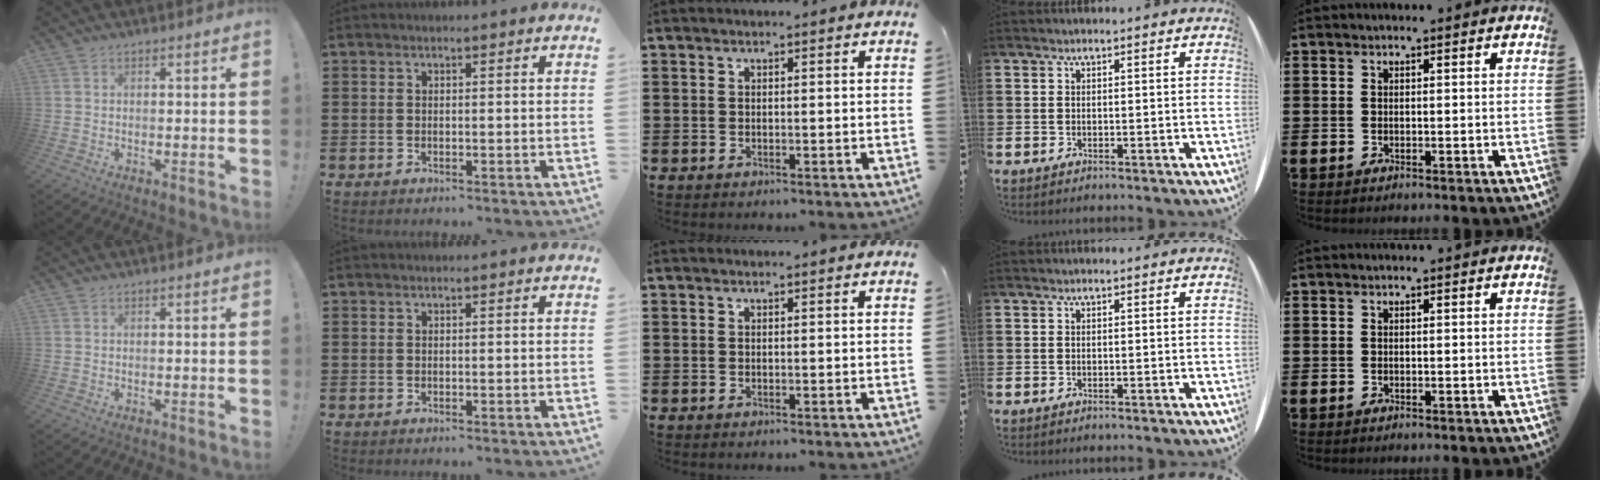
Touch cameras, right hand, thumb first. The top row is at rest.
{}